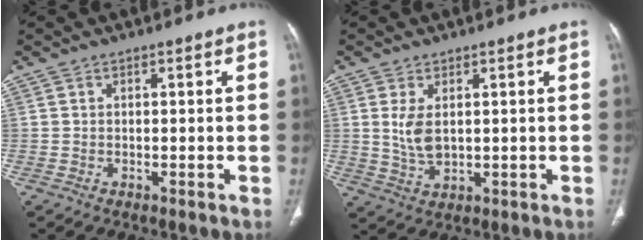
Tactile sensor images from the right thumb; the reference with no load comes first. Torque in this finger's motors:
{"motor_torque": [-0.63, 0.27, 0.71, 0.42, 0.20]}